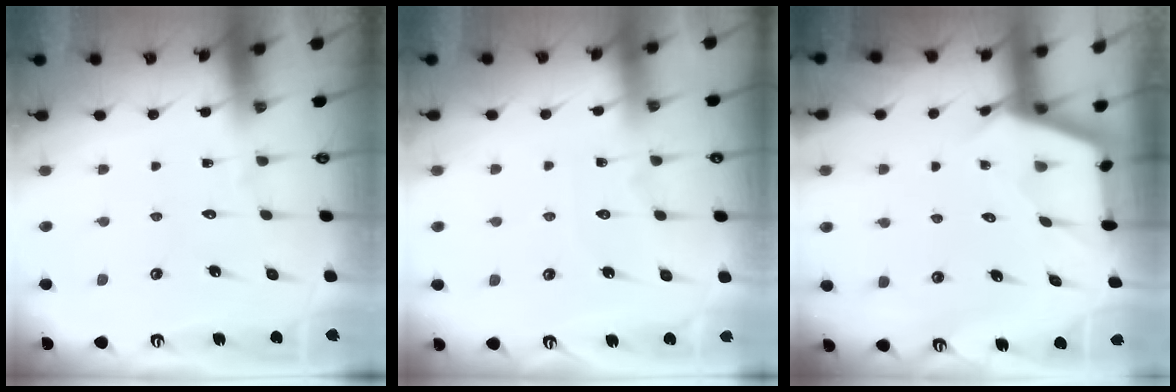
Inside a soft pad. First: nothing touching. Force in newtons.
{"total": 2.7, "press": 2.7, "slide": 0.4}
{"total": 2.6, "press": 2.6, "slide": 0.4}